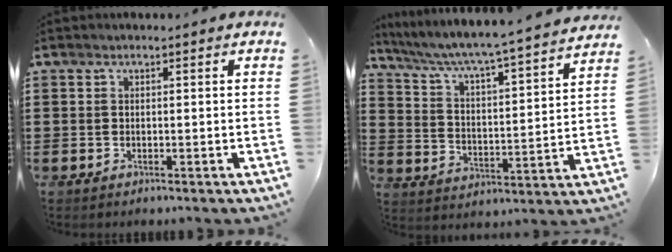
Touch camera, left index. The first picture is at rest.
{"total": 4.7, "force": [4.2, -0.5, 2.1], "torque": [-0.062, -0.045, 0.059]}